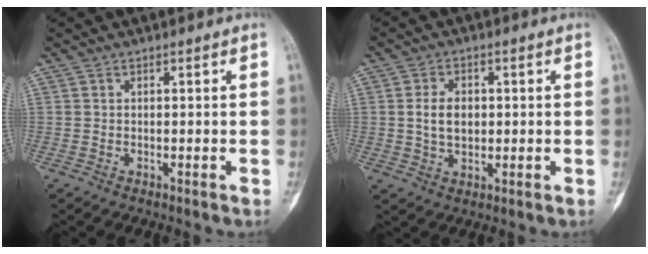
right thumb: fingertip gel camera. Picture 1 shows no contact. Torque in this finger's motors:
{"motor_torque": [0.93, 0.84, 0.30, -0.26, 0.34]}